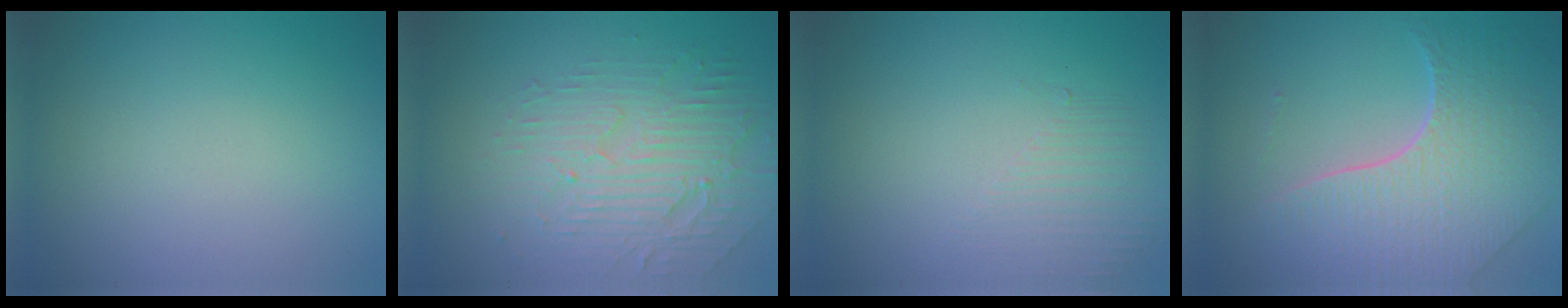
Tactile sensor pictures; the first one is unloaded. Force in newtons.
{"total": 4.4, "press": 3.9, "slide": 2.2}
{"total": 1.6, "press": 0.4, "slide": 1.5}
{"total": 7.6, "press": 5.5, "slide": 5.2}